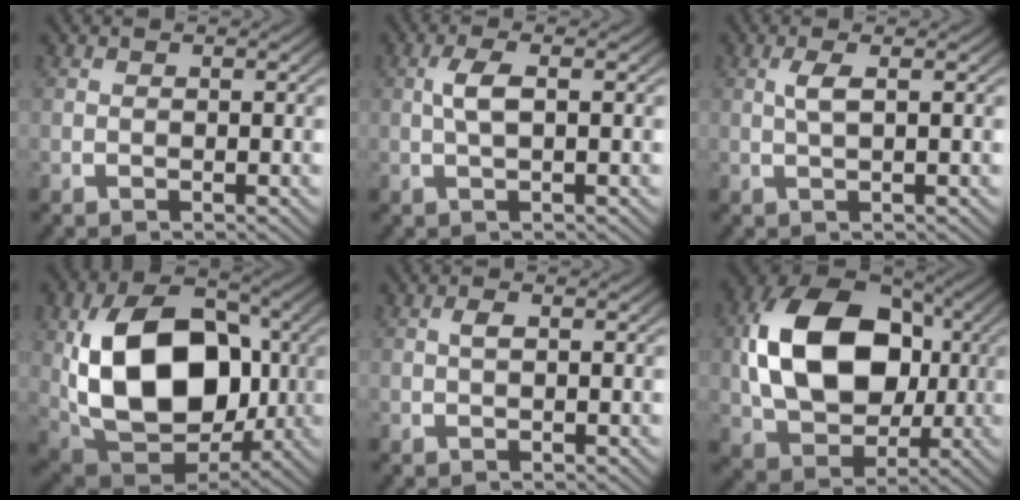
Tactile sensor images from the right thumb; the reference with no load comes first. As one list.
[{"total": 2.6, "force": [0.4, 0.7, 2.4], "torque": [-0.058, 0.004, 0.010]}, {"total": 2.0, "force": [0.6, 0.3, 1.9], "torque": [-0.044, 0.002, 0.016]}, {"total": 17.0, "force": [0.0, 11.4, 12.6], "torque": [-0.257, -0.056, 0.021]}, {"total": 0.8, "force": [0.1, 0.2, 0.8], "torque": [-0.019, 0.000, 0.005]}, {"total": 15.8, "force": [1.7, 10.6, 11.6], "torque": [-0.241, -0.029, 0.043]}]